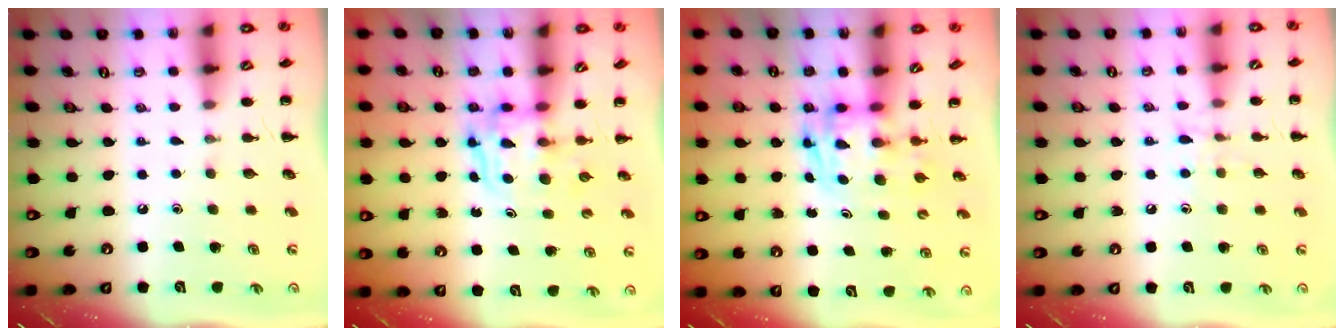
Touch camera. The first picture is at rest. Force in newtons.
{"total": 3.3, "press": 3.3, "slide": 0.2}
{"total": 2.8, "press": 2.8, "slide": 0.5}
{"total": 7.0, "press": 6.8, "slide": 1.7}